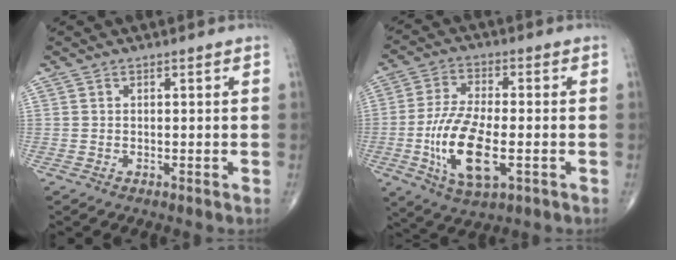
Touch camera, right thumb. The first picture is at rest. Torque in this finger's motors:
{"motor_torque": [1.33, 3.63, 1.10, 0.27, 0.16]}